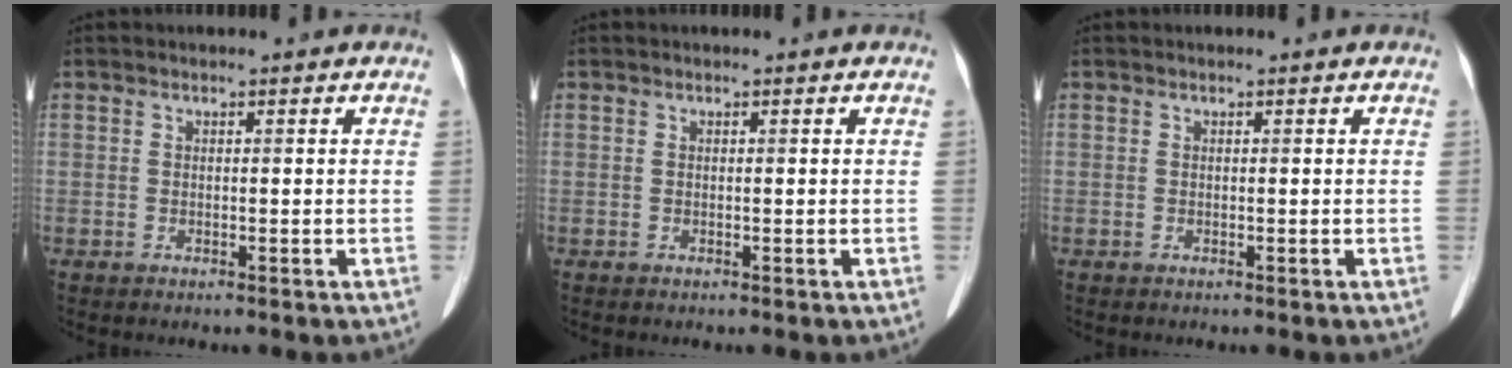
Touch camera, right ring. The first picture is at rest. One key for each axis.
{"total": 0.0}
{"total": 0.0}